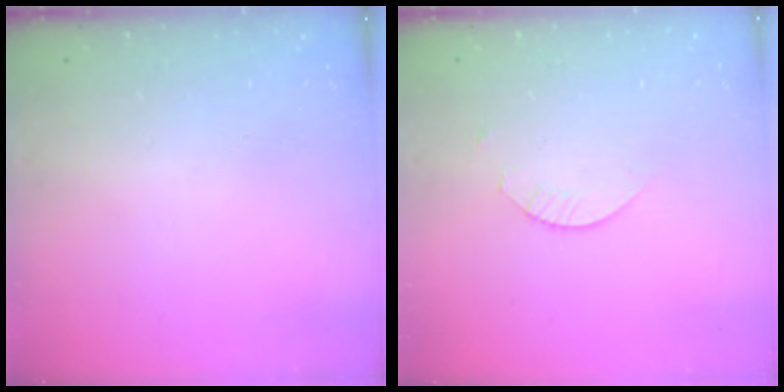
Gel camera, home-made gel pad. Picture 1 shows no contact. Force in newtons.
{"total": 1.8, "press": 1.8, "slide": 0.2}